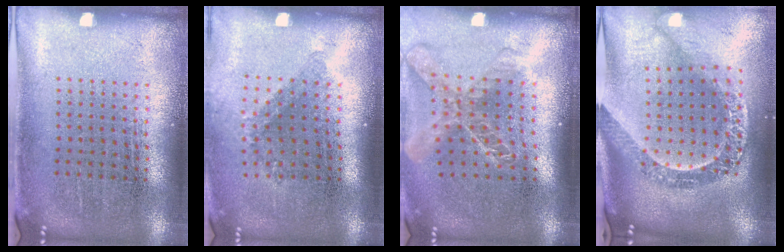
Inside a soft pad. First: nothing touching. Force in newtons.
{"total": 1.3, "press": 0.8, "slide": 0.9}
{"total": 2.0, "press": 1.5, "slide": 1.3}
{"total": 3.0, "press": 2.3, "slide": 1.9}